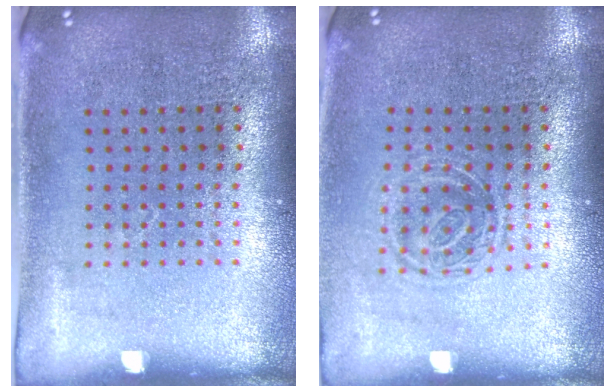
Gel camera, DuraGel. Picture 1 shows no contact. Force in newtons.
{"total": 1.2, "press": 1.0, "slide": 0.7}